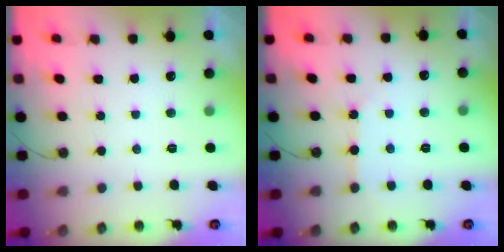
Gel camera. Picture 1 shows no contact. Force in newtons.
{"total": 4.0, "press": 3.9, "slide": 0.6}